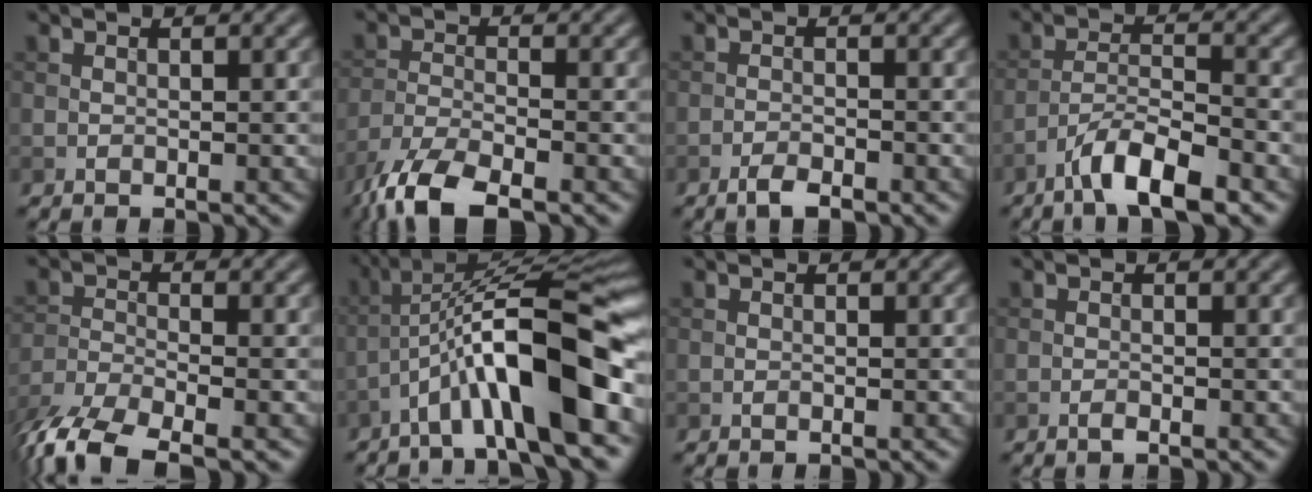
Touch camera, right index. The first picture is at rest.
{"total": 6.9, "force": [-5.2, 1.8, 4.1], "torque": [-0.082, -0.013, -0.107]}
{"total": 2.0, "force": [-1.5, 0.6, 1.2], "torque": [-0.022, 0.000, -0.030]}
{"total": 6.0, "force": [-4.3, 1.3, 4.0], "torque": [-0.067, 0.005, -0.080]}
{"total": 7.0, "force": [-5.1, 2.1, 4.2], "torque": [-0.084, -0.015, -0.105]}
{"total": 11.8, "force": [-4.9, 2.3, 10.5], "torque": [-0.171, 0.025, -0.078]}
{"total": 0.0}
{"total": 0.6, "force": [-0.4, 0.1, 0.4], "torque": [-0.008, 0.000, -0.009]}